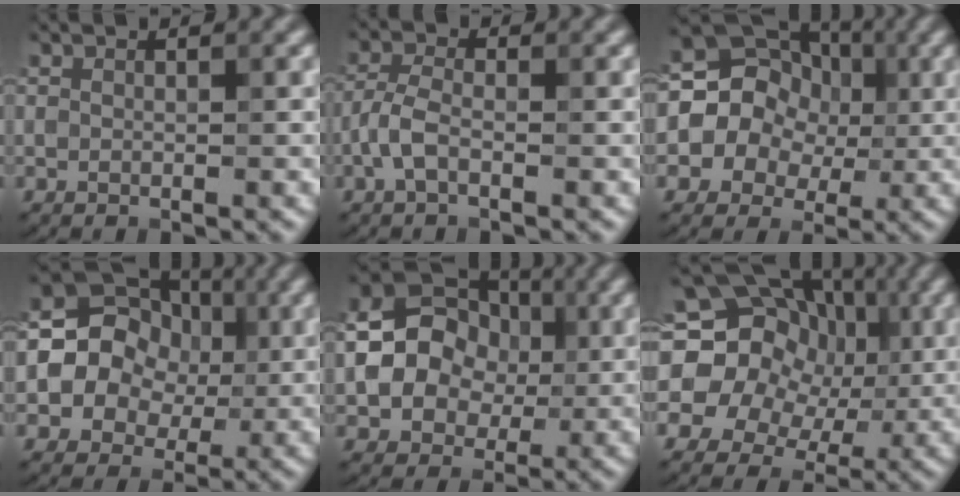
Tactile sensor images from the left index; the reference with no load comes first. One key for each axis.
{"total": 2.4, "fx": -1.0, "fy": 1.0, "fz": 1.9, "tx": -0.042, "ty": 0.006, "tz": -0.028}
{"total": 10.2, "fx": 0.9, "fy": 9.4, "fz": 3.9, "tx": -0.066, "ty": 0.052, "tz": -0.016}
{"total": 9.2, "fx": 0.7, "fy": 8.3, "fz": 3.9, "tx": -0.055, "ty": 0.034, "tz": -0.011}
{"total": 9.1, "fx": 0.2, "fy": 7.8, "fz": 4.7, "tx": -0.072, "ty": 0.022, "tz": -0.019}
{"total": 19.3, "fx": 3.7, "fy": 16.7, "fz": 8.9, "tx": -0.152, "ty": 0.033, "tz": 0.016}